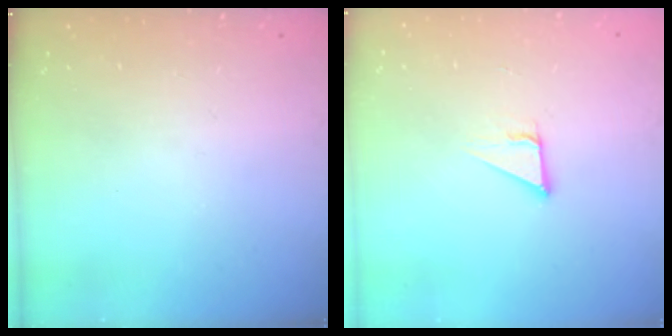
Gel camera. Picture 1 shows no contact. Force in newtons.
{"total": 2.8, "press": 2.8, "slide": 0.2}